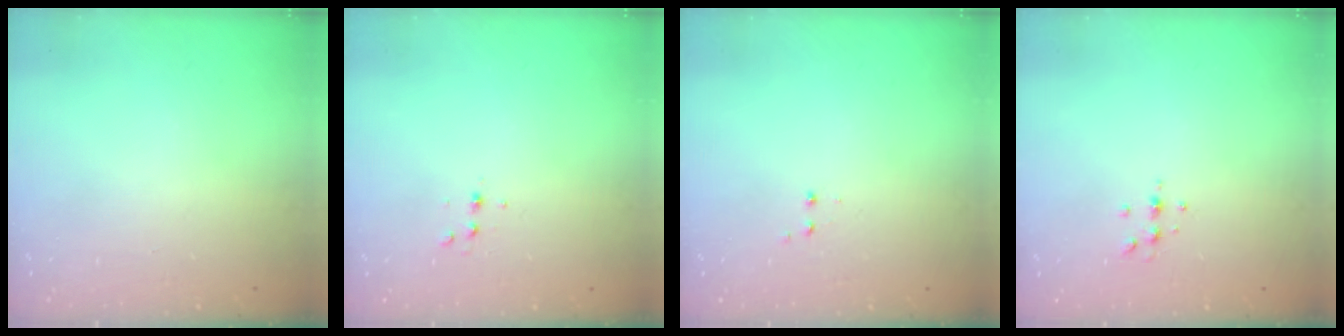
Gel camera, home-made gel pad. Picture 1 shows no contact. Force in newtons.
{"total": 3.7, "press": 3.5, "slide": 1.1}
{"total": 1.2, "press": 1.1, "slide": 0.5}
{"total": 4.3, "press": 4.2, "slide": 1.1}